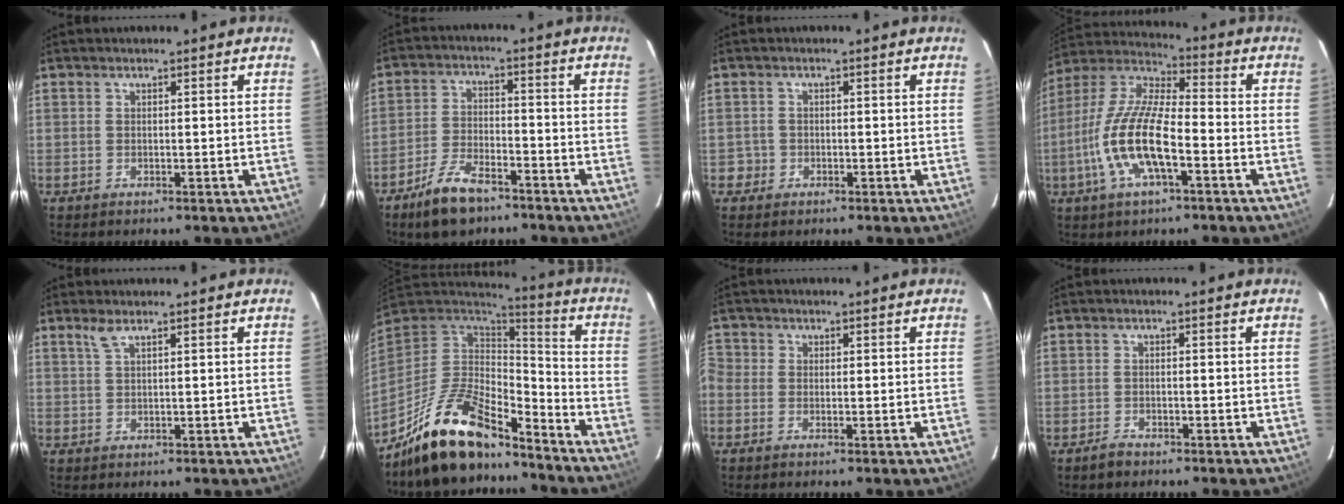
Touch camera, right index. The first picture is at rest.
{"total": 9.1, "force": [-6.6, 3.6, 5.0], "torque": [-0.117, -0.001, -0.121]}
{"total": 2.1, "force": [-0.8, 1.9, -0.2], "torque": [0.004, 0.014, -0.012]}
{"total": 15.5, "force": [-5.1, 4.9, 13.7], "torque": [-0.286, -0.004, -0.105]}
{"total": 1.6, "force": [1.1, 0.1, 1.2], "torque": [-0.027, 0.004, 0.025]}
{"total": 18.9, "force": [-14.5, 6.2, 10.5], "torque": [-0.218, -0.013, -0.258]}
{"total": 2.1, "force": [-0.8, 1.8, 0.7], "torque": [-0.022, 0.002, -0.026]}
{"total": 2.0, "force": [-1.6, 0.9, 0.7], "torque": [-0.017, 0.001, -0.028]}